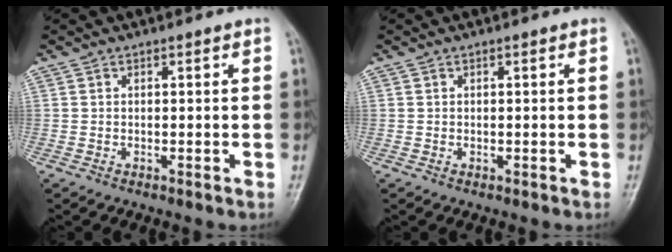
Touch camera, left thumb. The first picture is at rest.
{"total": 0.5, "force": [0.1, 0.4, 0.3], "torque": [-0.001, 0.000, 0.000]}